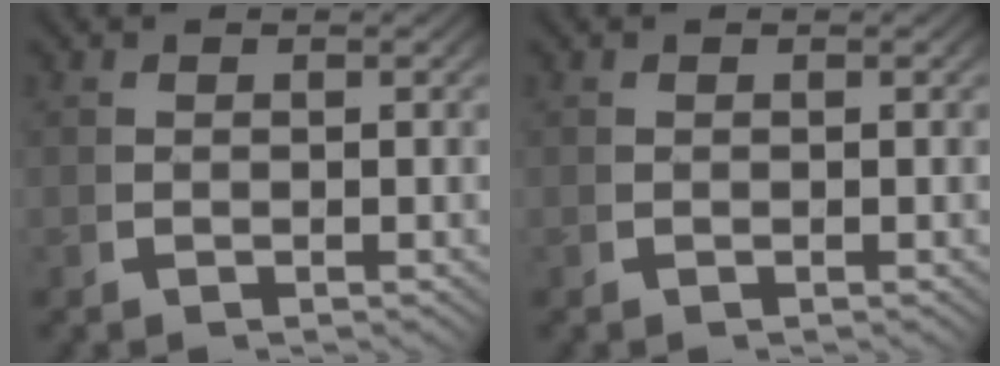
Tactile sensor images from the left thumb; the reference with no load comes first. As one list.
[{"total": 0.0}]